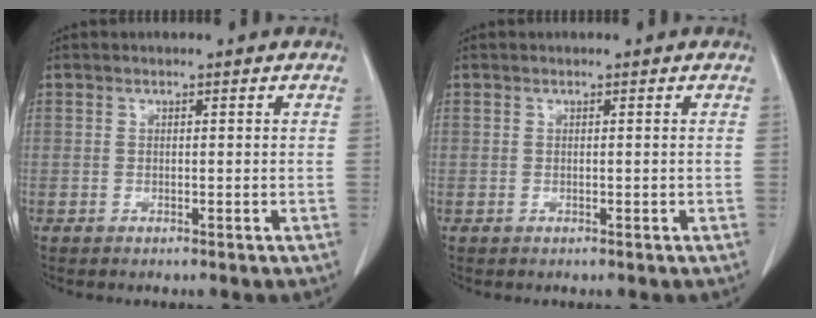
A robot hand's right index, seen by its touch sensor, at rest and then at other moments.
{"total": 0.0}